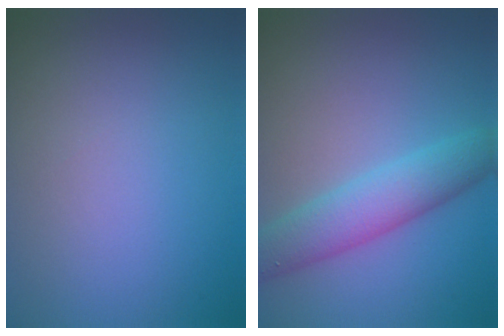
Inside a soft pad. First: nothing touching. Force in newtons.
{"total": 4.8, "press": 4.8, "slide": 0.1}